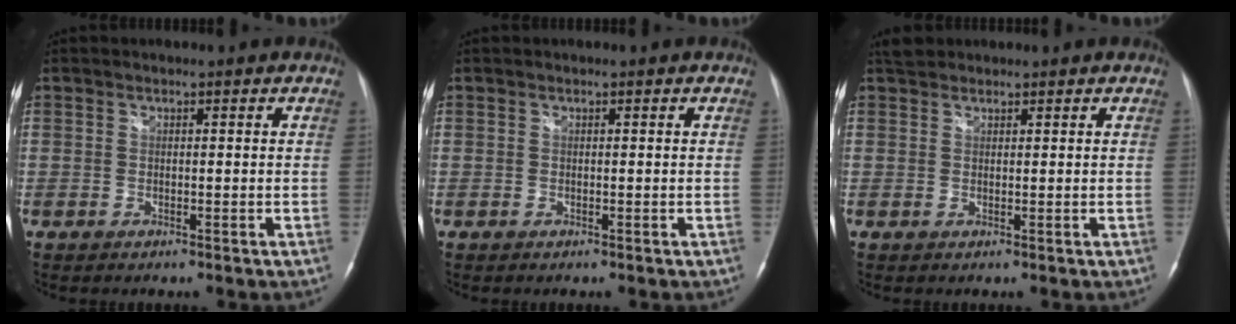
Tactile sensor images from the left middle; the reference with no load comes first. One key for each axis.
{"total": 0.0}
{"total": 2.0, "fx": 1.8, "fy": 0.9, "fz": 0.2, "tx": -0.008, "ty": 0.015, "tz": 0.031}